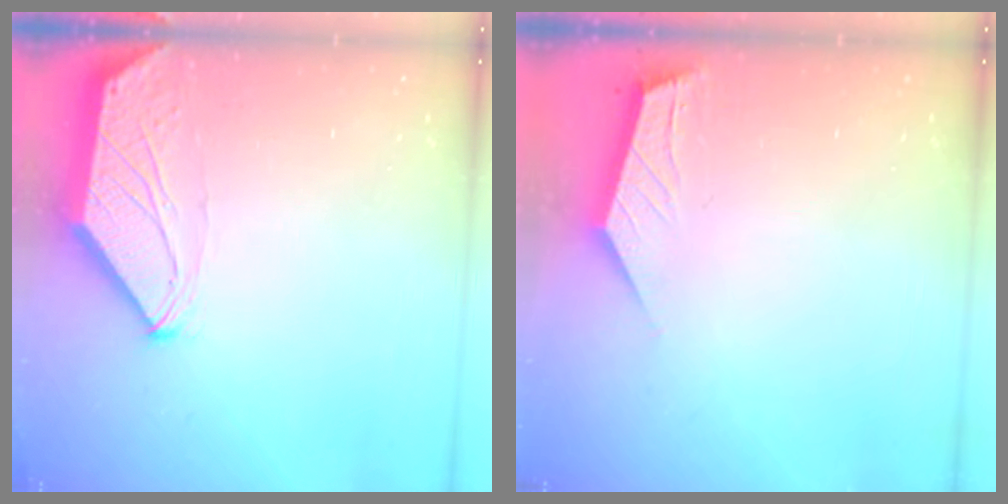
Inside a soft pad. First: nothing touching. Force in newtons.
{"total": 2.3, "press": 2.3, "slide": 0.3}